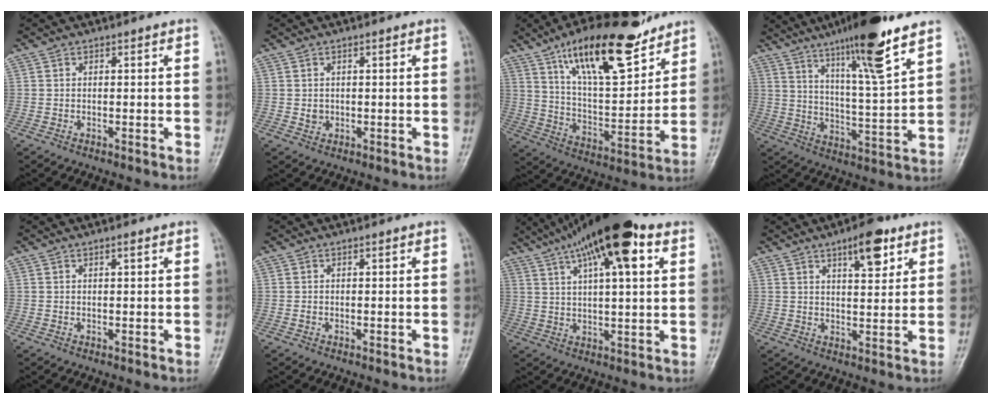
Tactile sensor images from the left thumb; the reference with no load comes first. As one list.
[{"total": 1.5, "force": [0.1, 1.3, 0.7], "torque": [-0.006, 0.000, 0.007]}, {"total": 20.5, "force": [13.9, 6.6, 13.6], "torque": [-0.189, -0.066, 0.242]}, {"total": 16.6, "force": [11.1, 1.2, 12.4], "torque": [-0.197, -0.057, 0.182]}, {"total": 1.0, "force": [0.6, 0.2, 0.8], "torque": [-0.013, -0.001, 0.010]}, {"total": 0.6, "force": [0.2, 0.4, 0.5], "torque": [-0.006, 0.002, 0.004]}, {"total": 18.8, "force": [9.8, 5.5, 15.1], "torque": [-0.243, 0.005, 0.160]}, {"total": 7.8, "force": [4.5, 2.9, 5.8], "torque": [-0.068, -0.023, 0.064]}]